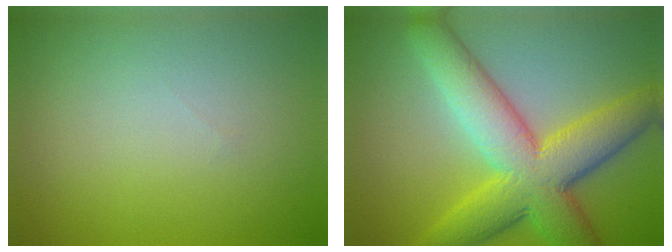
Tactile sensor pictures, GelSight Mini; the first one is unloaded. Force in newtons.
{"total": 10.1, "press": 10.1, "slide": 0.3}